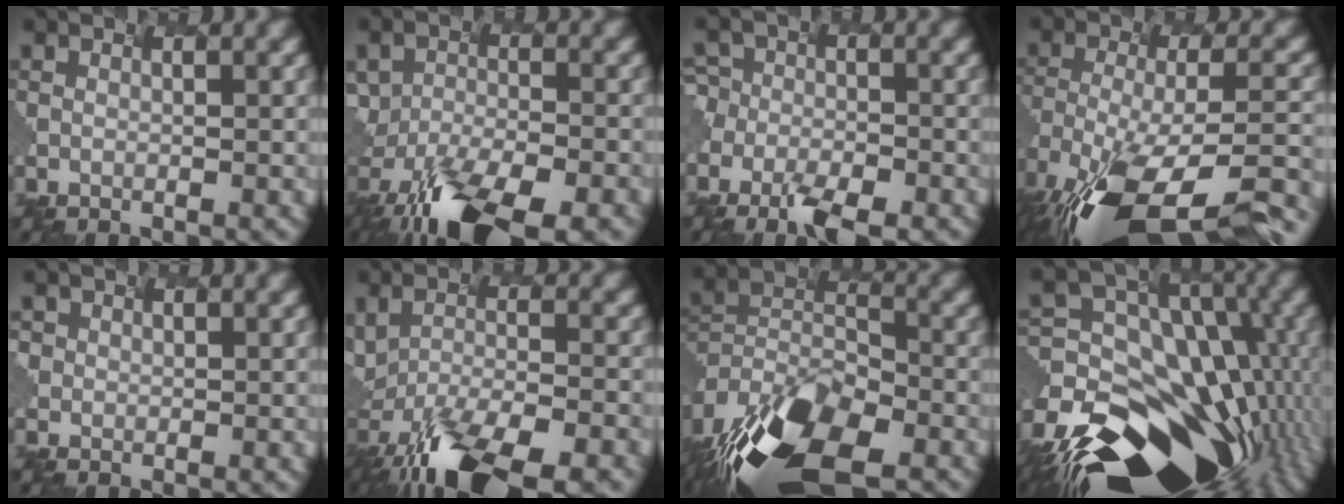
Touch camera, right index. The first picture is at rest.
{"total": 11.6, "force": [-8.5, 3.4, 7.1], "torque": [-0.164, -0.030, -0.123]}
{"total": 6.8, "force": [-5.2, 3.1, 3.0], "torque": [-0.073, -0.019, -0.070]}
{"total": 15.4, "force": [-11.0, 4.7, 9.7], "torque": [-0.236, -0.038, -0.135]}
{"total": 1.0, "force": [-0.2, 0.3, -1.0], "torque": [0.003, -0.002, 0.015]}
{"total": 11.3, "force": [-7.9, 2.6, 7.7], "torque": [-0.176, -0.024, -0.121]}
{"total": 15.3, "force": [-11.0, 7.2, 7.8], "torque": [-0.194, -0.022, -0.154]}
{"total": 18.0, "force": [-10.0, 11.1, 9.9], "torque": [-0.220, -0.004, -0.150]}